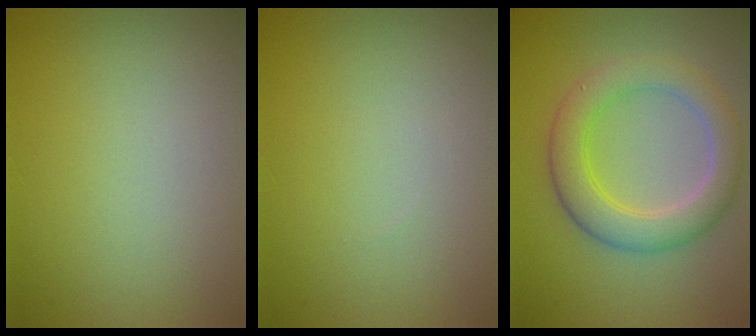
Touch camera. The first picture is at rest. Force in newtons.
{"total": 0.0}
{"total": 4.9, "press": 4.8, "slide": 0.4}